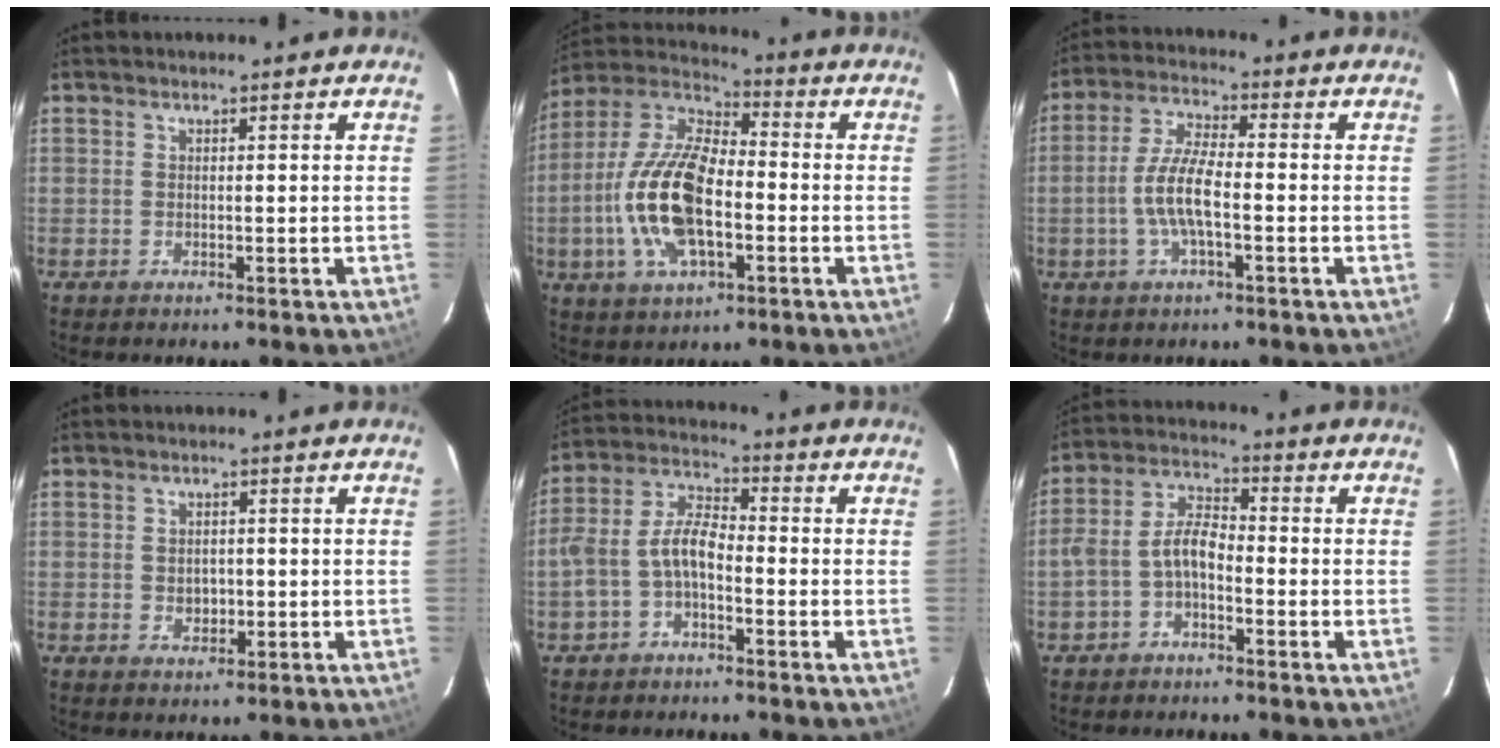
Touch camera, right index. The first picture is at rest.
{"total": 17.8, "force": [-3.6, 8.1, 15.5], "torque": [-0.324, 0.001, -0.074]}
{"total": 7.9, "force": [-2.0, 2.0, 7.4], "torque": [-0.153, 0.003, -0.040]}
{"total": 2.8, "force": [-0.3, 2.4, 1.5], "torque": [-0.022, 0.000, -0.001]}
{"total": 7.3, "force": [-2.8, 3.5, 5.8], "torque": [-0.128, 0.020, -0.055]}
{"total": 6.4, "force": [-2.6, 3.2, 4.9], "torque": [-0.106, 0.021, -0.052]}